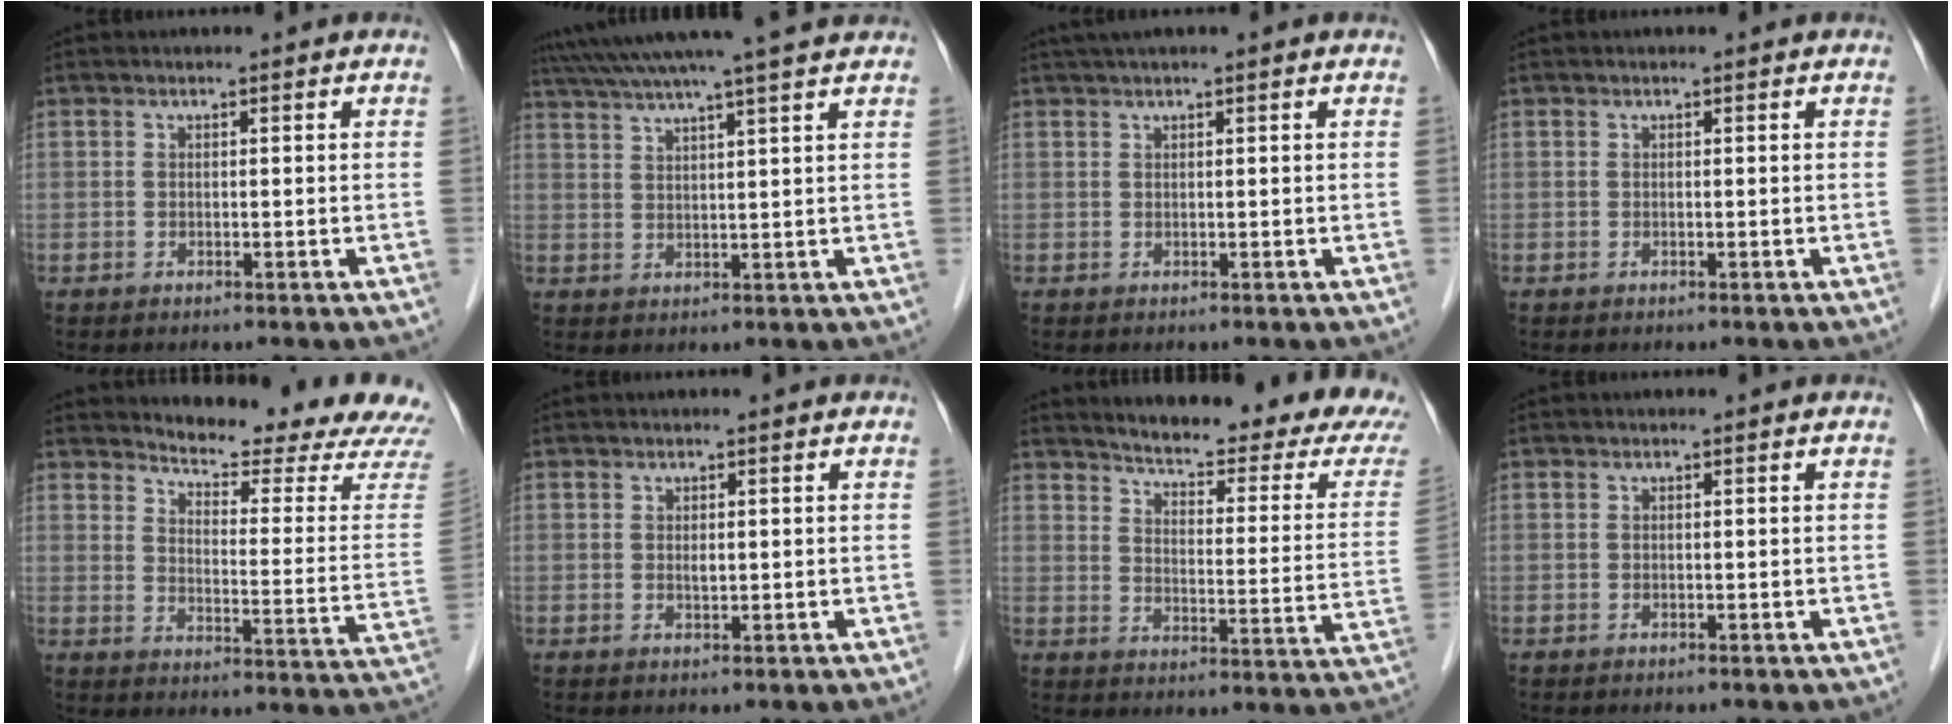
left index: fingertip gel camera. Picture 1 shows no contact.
{"total": 15.8, "force": [13.8, -0.9, 7.7], "torque": [-0.139, 0.024, 0.193]}
{"total": 2.3, "force": [1.7, -0.2, 1.5], "torque": [-0.026, 0.026, 0.034]}
{"total": 0.0}
{"total": 18.0, "force": [17.2, 0.6, 5.1], "torque": [-0.076, -0.106, 0.201]}
{"total": 0.8, "force": [0.0, 0.4, 0.7], "torque": [-0.016, -0.005, 0.002]}
{"total": 21.6, "force": [19.1, 2.2, 9.8], "torque": [-0.132, -0.059, 0.229]}
{"total": 0.0}